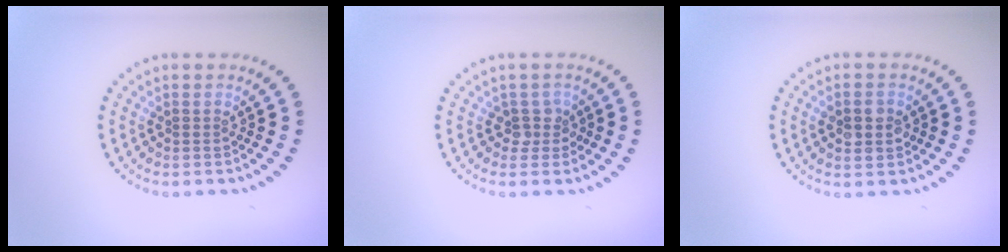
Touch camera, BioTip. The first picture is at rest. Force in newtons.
{"total": 1.8, "press": 1.3, "slide": 1.2}
{"total": 2.9, "press": 2.9, "slide": 0.2}